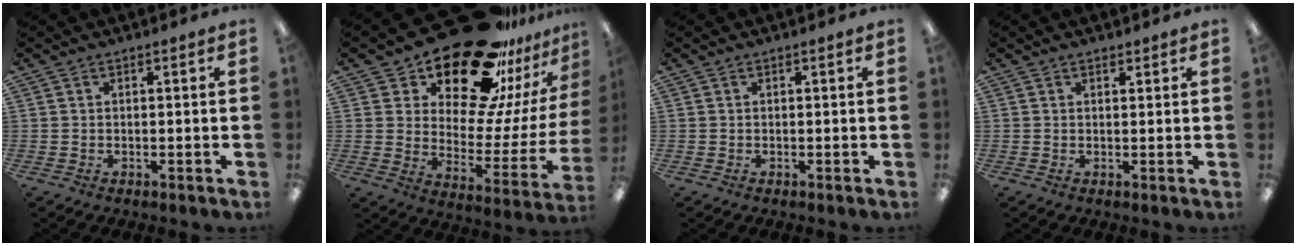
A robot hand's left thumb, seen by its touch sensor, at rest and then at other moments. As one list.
[{"total": 24.5, "force": [18.8, 10.2, 12.0], "torque": [-0.171, -0.139, 0.326]}, {"total": 0.0}, {"total": 1.1, "force": [1.0, 0.5, 0.3], "torque": [0.000, -0.004, 0.017]}]